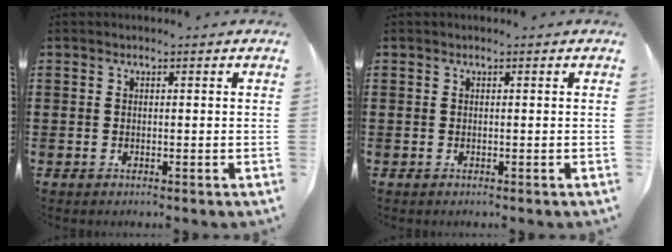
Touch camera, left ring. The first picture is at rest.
{"total": 0.0}